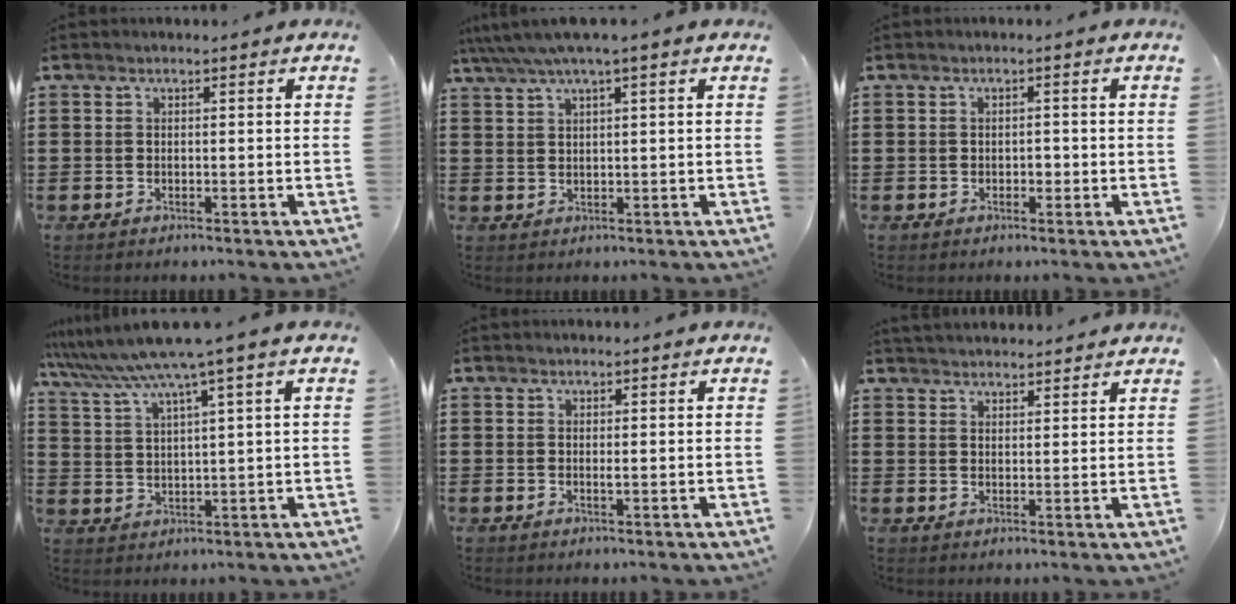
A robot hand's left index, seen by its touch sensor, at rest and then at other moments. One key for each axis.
{"total": 3.1, "fx": 1.6, "fy": -0.1, "fz": 2.7, "tx": -0.054, "ty": 0.002, "tz": 0.027}
{"total": 1.0, "fx": -0.2, "fy": 0.7, "fz": 0.7, "tx": -0.015, "ty": 0.003, "tz": -0.006}
{"total": 6.8, "fx": 4.9, "fy": -0.6, "fz": 4.7, "tx": -0.109, "ty": -0.028, "tz": 0.081}
{"total": 0.6, "fx": 0.0, "fy": 0.0, "fz": 0.6, "tx": -0.012, "ty": -0.004, "tz": 0.001}
{"total": 2.5, "fx": 2.5, "fy": 0.2, "fz": -0.1, "tx": -0.005, "ty": -0.003, "tz": 0.048}